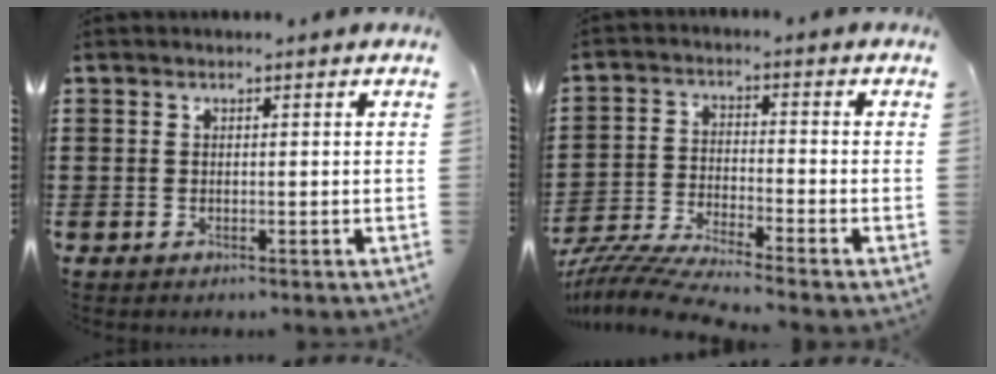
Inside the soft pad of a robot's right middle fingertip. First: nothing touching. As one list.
[{"total": 6.2, "force": [-5.9, -0.5, 1.6], "torque": [-0.050, -0.019, -0.123]}]